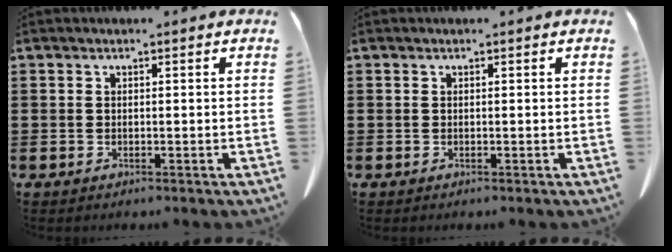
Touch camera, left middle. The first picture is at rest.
{"total": 0.0}